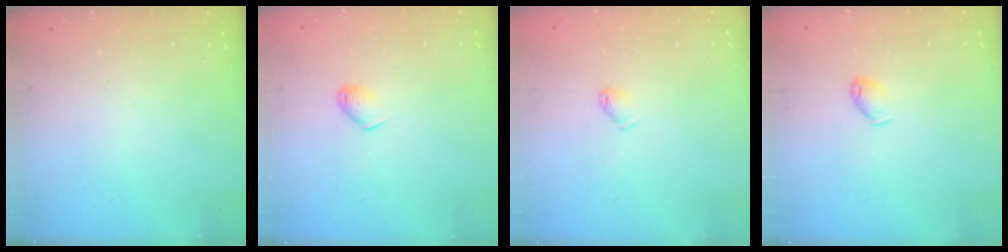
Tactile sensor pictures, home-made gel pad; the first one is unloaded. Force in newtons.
{"total": 5.6, "press": 5.5, "slide": 0.7}
{"total": 4.0, "press": 3.9, "slide": 0.6}
{"total": 3.3, "press": 3.2, "slide": 0.7}